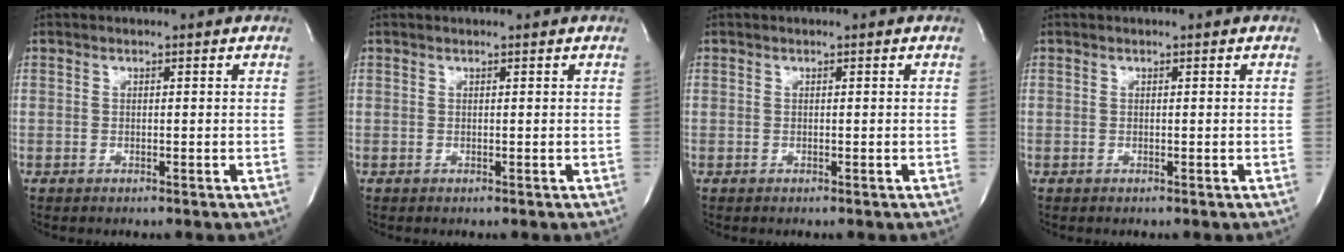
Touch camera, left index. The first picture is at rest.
{"total": 0.0}
{"total": 0.0}
{"total": 0.0}